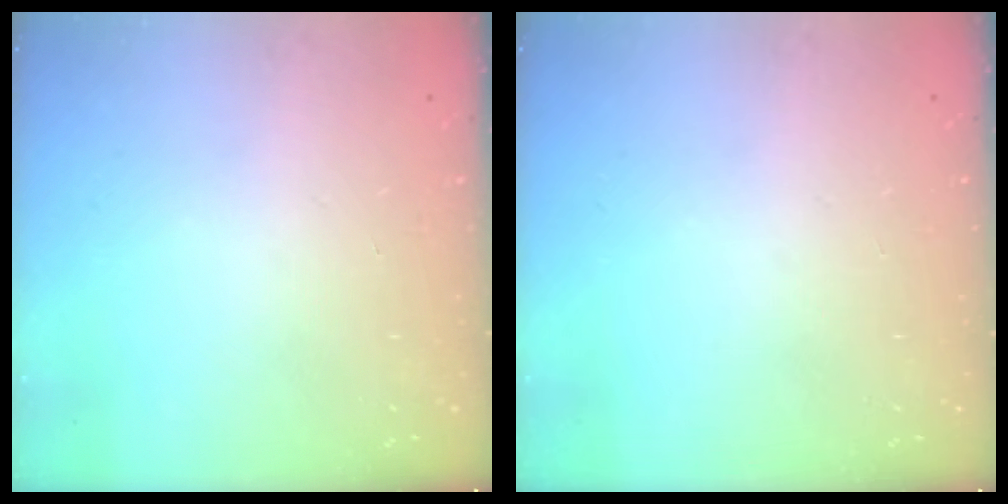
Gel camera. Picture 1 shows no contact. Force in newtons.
{"total": 0.0}